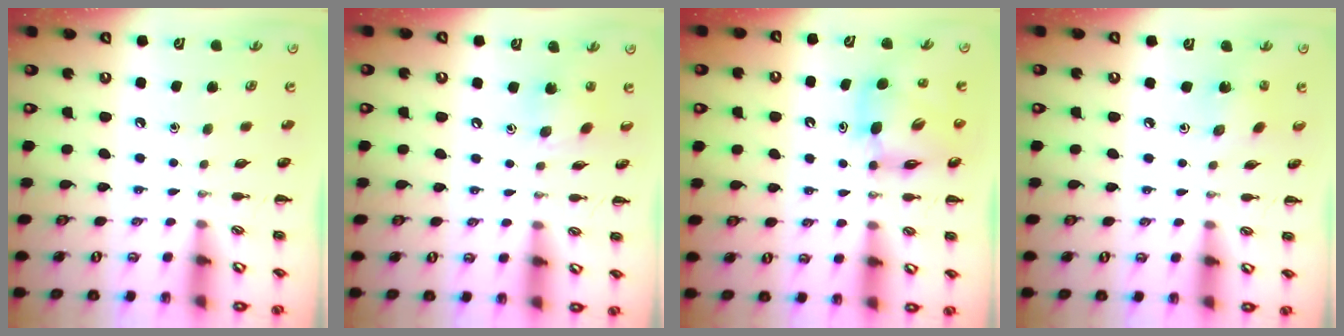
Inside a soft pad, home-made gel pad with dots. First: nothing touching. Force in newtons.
{"total": 7.6, "press": 7.4, "slide": 1.9}
{"total": 8.6, "press": 8.3, "slide": 2.3}
{"total": 1.8, "press": 1.7, "slide": 0.7}